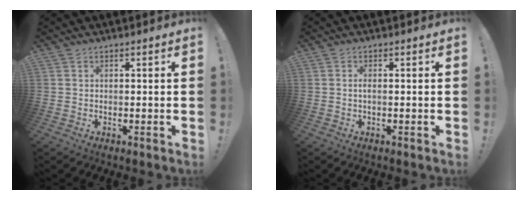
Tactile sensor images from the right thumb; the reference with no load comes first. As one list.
[{"total": 1.2, "force": [-0.3, 0.2, 1.1], "torque": [-0.023, 0.003, -0.006]}]